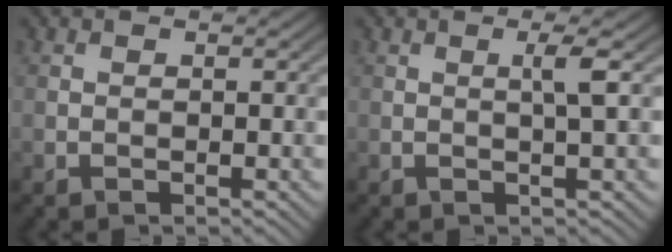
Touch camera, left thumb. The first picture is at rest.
{"total": 1.8, "force": [0.4, -0.2, 1.7], "torque": [-0.037, 0.007, 0.006]}